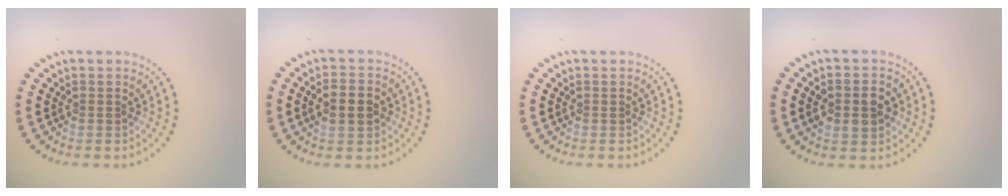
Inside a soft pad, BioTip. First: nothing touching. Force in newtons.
{"total": 2.6, "press": 2.6, "slide": 0.0}
{"total": 0.0}
{"total": 3.8, "press": 3.8, "slide": 0.2}